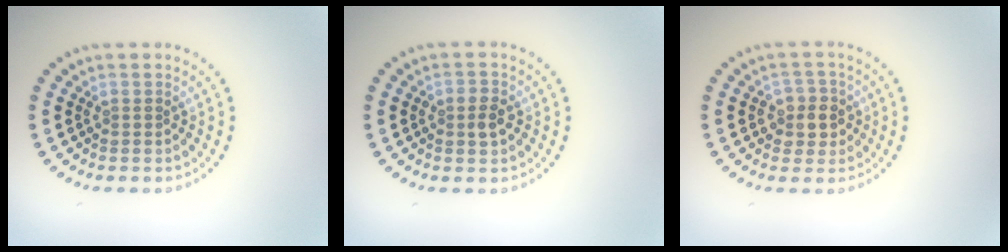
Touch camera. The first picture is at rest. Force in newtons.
{"total": 1.9, "press": 1.9, "slide": 0.0}
{"total": 2.8, "press": 2.6, "slide": 1.1}